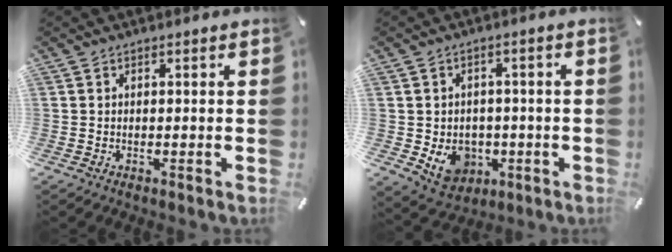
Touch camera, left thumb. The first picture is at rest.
{"total": 7.9, "force": [-1.9, 6.9, 3.4], "torque": [-0.055, 0.010, -0.030]}